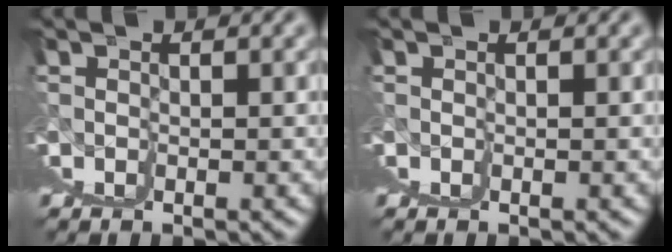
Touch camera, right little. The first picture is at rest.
{"total": 0.0}